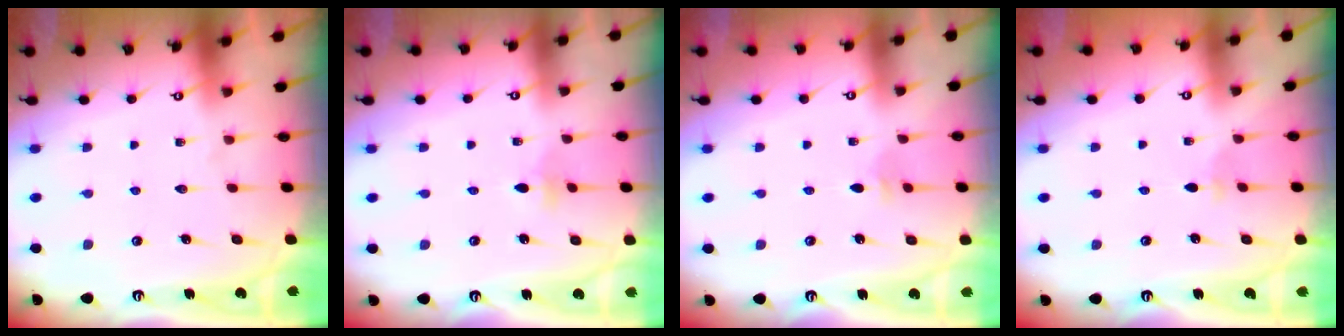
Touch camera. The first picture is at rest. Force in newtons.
{"total": 2.8, "press": 2.7, "slide": 0.9}
{"total": 2.6, "press": 2.5, "slide": 0.5}
{"total": 2.8, "press": 2.7, "slide": 0.6}